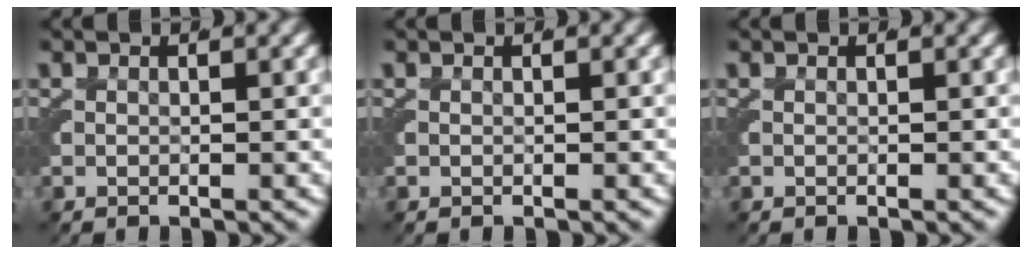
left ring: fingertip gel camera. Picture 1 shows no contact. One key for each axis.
{"total": 0.0}
{"total": 0.0}